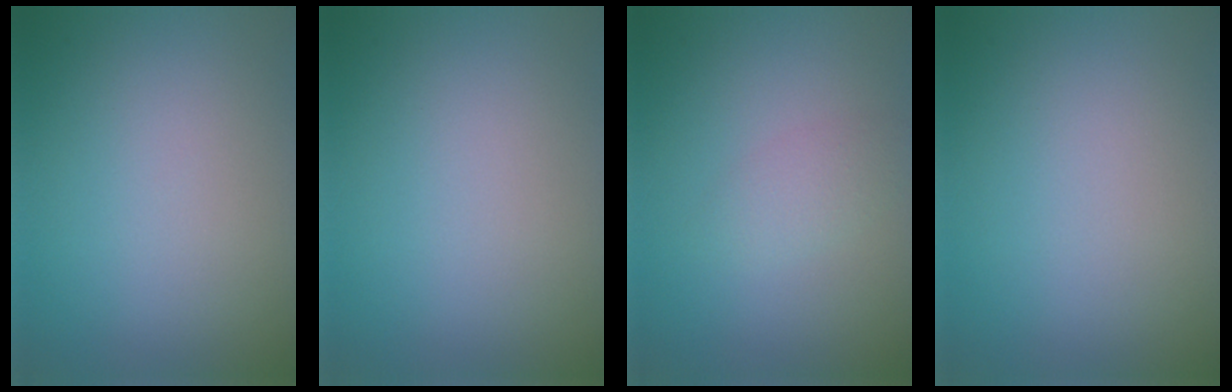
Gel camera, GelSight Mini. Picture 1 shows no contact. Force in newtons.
{"total": 0.0}
{"total": 1.6, "press": 1.6, "slide": 0.1}
{"total": 0.0}